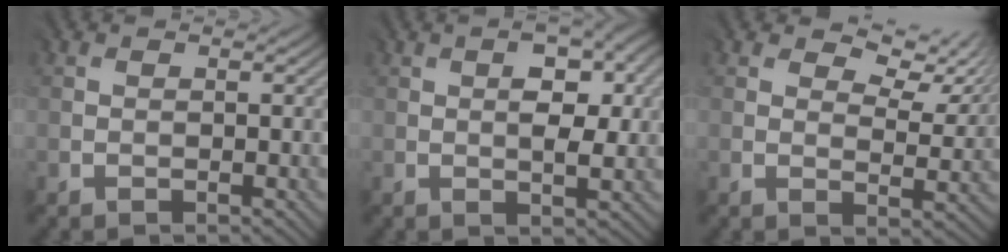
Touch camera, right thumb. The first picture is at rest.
{"total": 4.6, "force": [0.7, 2.1, 4.1], "torque": [-0.064, -0.003, 0.013]}
{"total": 6.1, "force": [3.3, 2.9, 4.2], "torque": [-0.067, -0.004, 0.056]}